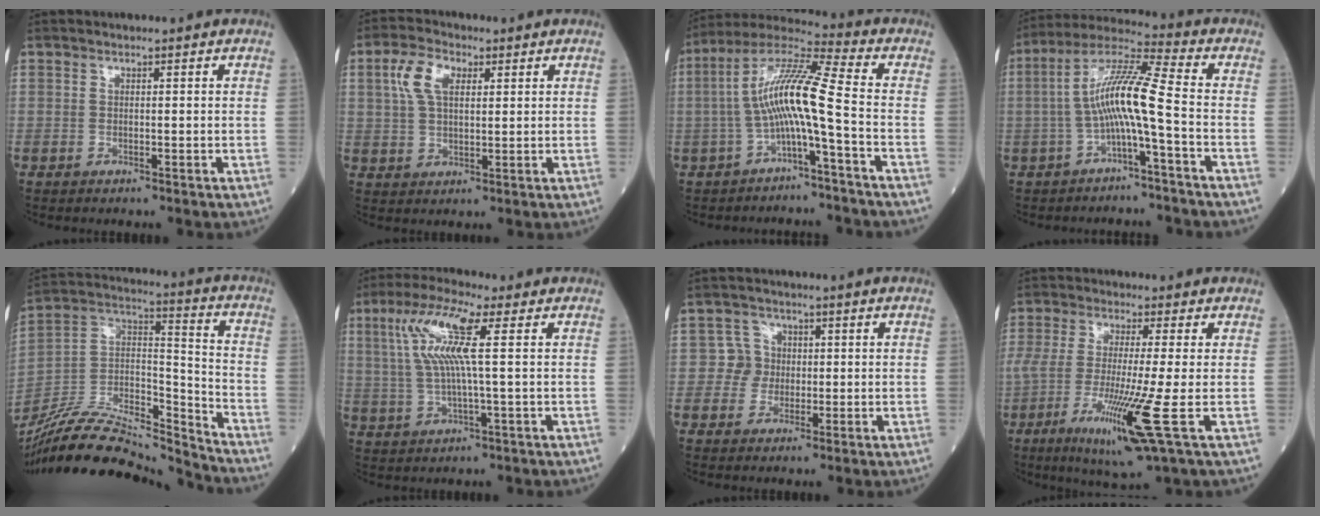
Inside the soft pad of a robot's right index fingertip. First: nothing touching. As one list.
[{"total": 6.4, "force": [2.4, 3.3, 5.0], "torque": [-0.115, 0.015, 0.048]}, {"total": 10.6, "force": [-2.3, -0.2, 10.4], "torque": [-0.203, 0.031, -0.049]}, {"total": 9.7, "force": [-2.1, -0.3, 9.5], "torque": [-0.182, 0.028, -0.045]}, {"total": 23.0, "force": [-21.4, 3.4, 7.5], "torque": [-0.168, 0.014, -0.373]}, {"total": 9.8, "force": [2.7, 0.2, 9.5], "torque": [-0.206, 0.016, 0.051]}, {"total": 3.2, "force": [0.0, 3.2, 0.0], "torque": [0.012, 0.008, -0.002]}, {"total": 11.9, "force": [-4.1, -1.1, 11.1], "torque": [-0.225, -0.037, -0.074]}]